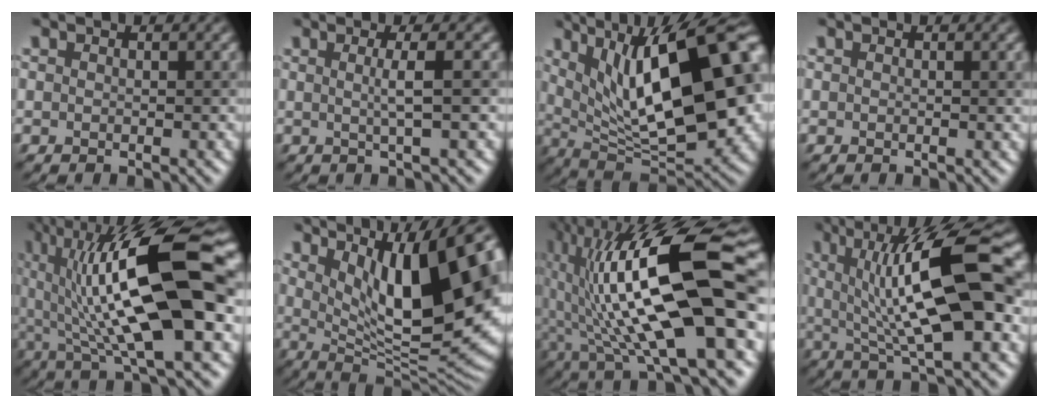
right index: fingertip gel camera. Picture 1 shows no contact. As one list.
[{"total": 2.4, "force": [0.2, 0.3, 2.4], "torque": [-0.039, 0.009, 0.004]}, {"total": 16.1, "force": [3.4, 6.5, 14.3], "torque": [-0.207, 0.016, 0.060]}, {"total": 0.8, "force": [0.1, 0.2, 0.8], "torque": [-0.006, 0.006, 0.003]}, {"total": 14.9, "force": [2.3, 4.0, 14.1], "torque": [-0.241, 0.016, 0.039]}, {"total": 15.1, "force": [4.2, 4.9, 13.6], "torque": [-0.177, 0.004, 0.077]}, {"total": 16.9, "force": [2.1, 5.3, 15.9], "torque": [-0.284, 0.016, 0.044]}, {"total": 11.9, "force": [1.6, 2.9, 11.4], "torque": [-0.177, 0.020, 0.031]}]